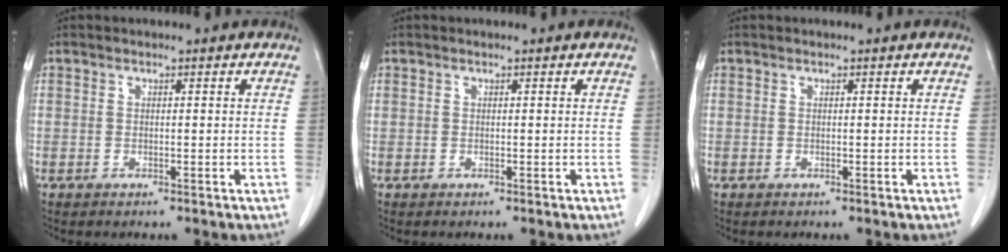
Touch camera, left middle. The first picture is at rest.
{"total": 0.0}
{"total": 0.0}